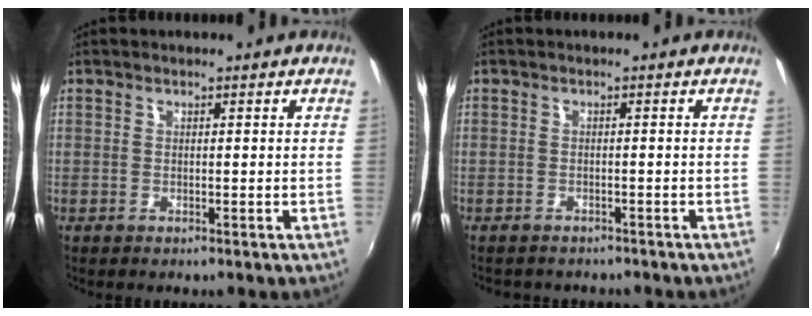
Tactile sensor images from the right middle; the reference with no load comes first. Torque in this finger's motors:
{"motor_torque": [0.03, -0.19, -0.03, 0.00]}